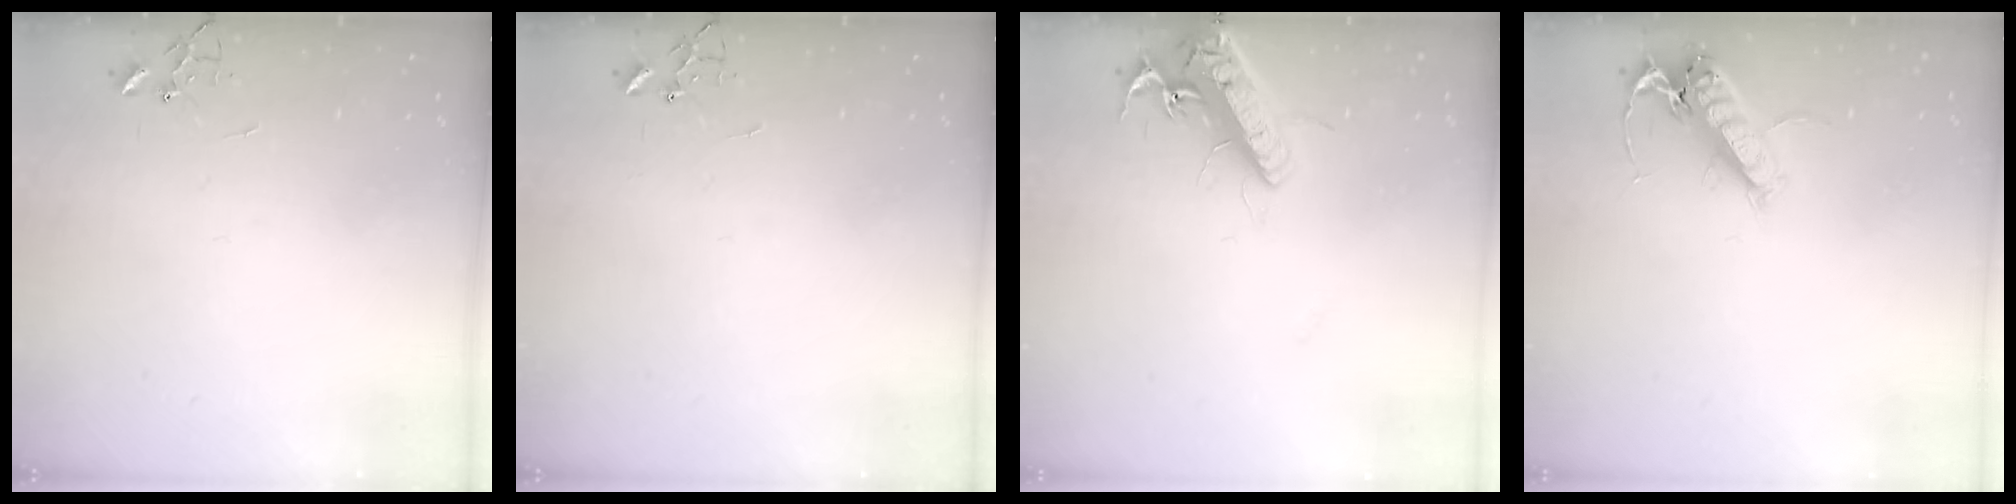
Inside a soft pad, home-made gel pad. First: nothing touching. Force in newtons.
{"total": 0.0}
{"total": 16.5, "press": 16.2, "slide": 3.1}
{"total": 14.1, "press": 14.0, "slide": 1.8}